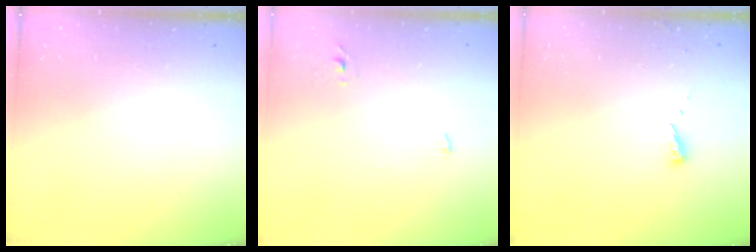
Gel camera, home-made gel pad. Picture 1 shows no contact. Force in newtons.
{"total": 2.7, "press": 2.6, "slide": 0.8}
{"total": 5.3, "press": 5.3, "slide": 0.5}